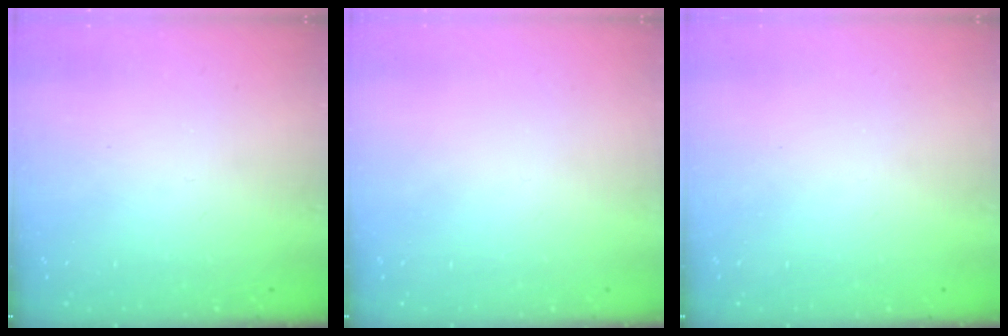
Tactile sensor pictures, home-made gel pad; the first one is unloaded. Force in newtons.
{"total": 0.0}
{"total": 0.0}